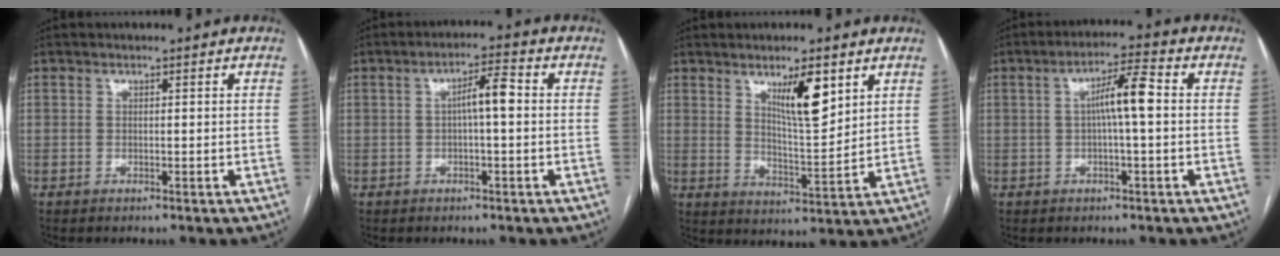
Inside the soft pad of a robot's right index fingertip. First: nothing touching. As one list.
[{"total": 4.4, "force": [0.1, 0.7, 4.3], "torque": [-0.071, 0.013, 0.001]}, {"total": 8.0, "force": [4.2, 1.5, 6.6], "torque": [-0.115, -0.010, 0.076]}, {"total": 6.1, "force": [0.3, 0.5, 6.0], "torque": [-0.103, 0.018, 0.004]}]